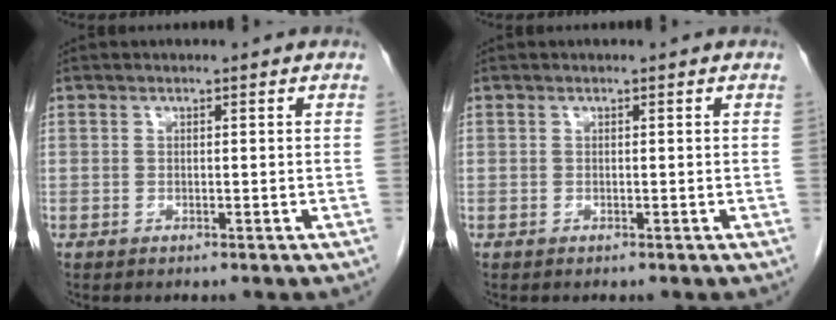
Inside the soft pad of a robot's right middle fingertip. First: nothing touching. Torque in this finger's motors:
{"motor_torque": [0.00, 0.00, 0.00, -0.04]}